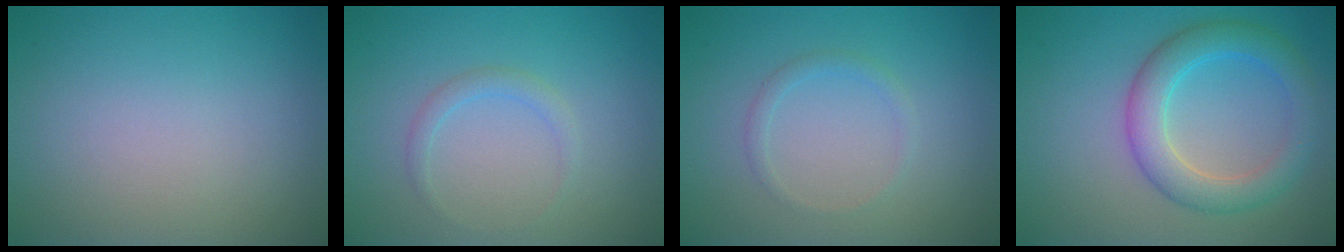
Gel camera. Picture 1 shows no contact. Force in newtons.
{"total": 1.2, "press": 1.2, "slide": 0.0}
{"total": 1.1, "press": 1.1, "slide": 0.1}
{"total": 4.7, "press": 4.7, "slide": 0.2}